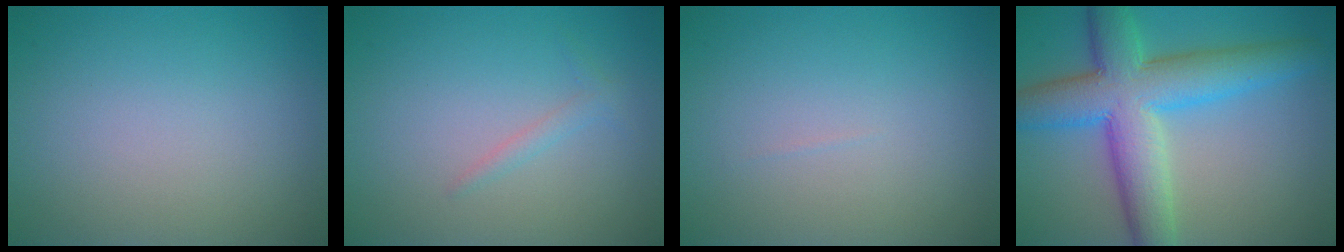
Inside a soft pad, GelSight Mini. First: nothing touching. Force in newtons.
{"total": 1.0, "press": 1.0, "slide": 0.1}
{"total": 0.0}
{"total": 9.4, "press": 9.4, "slide": 0.1}